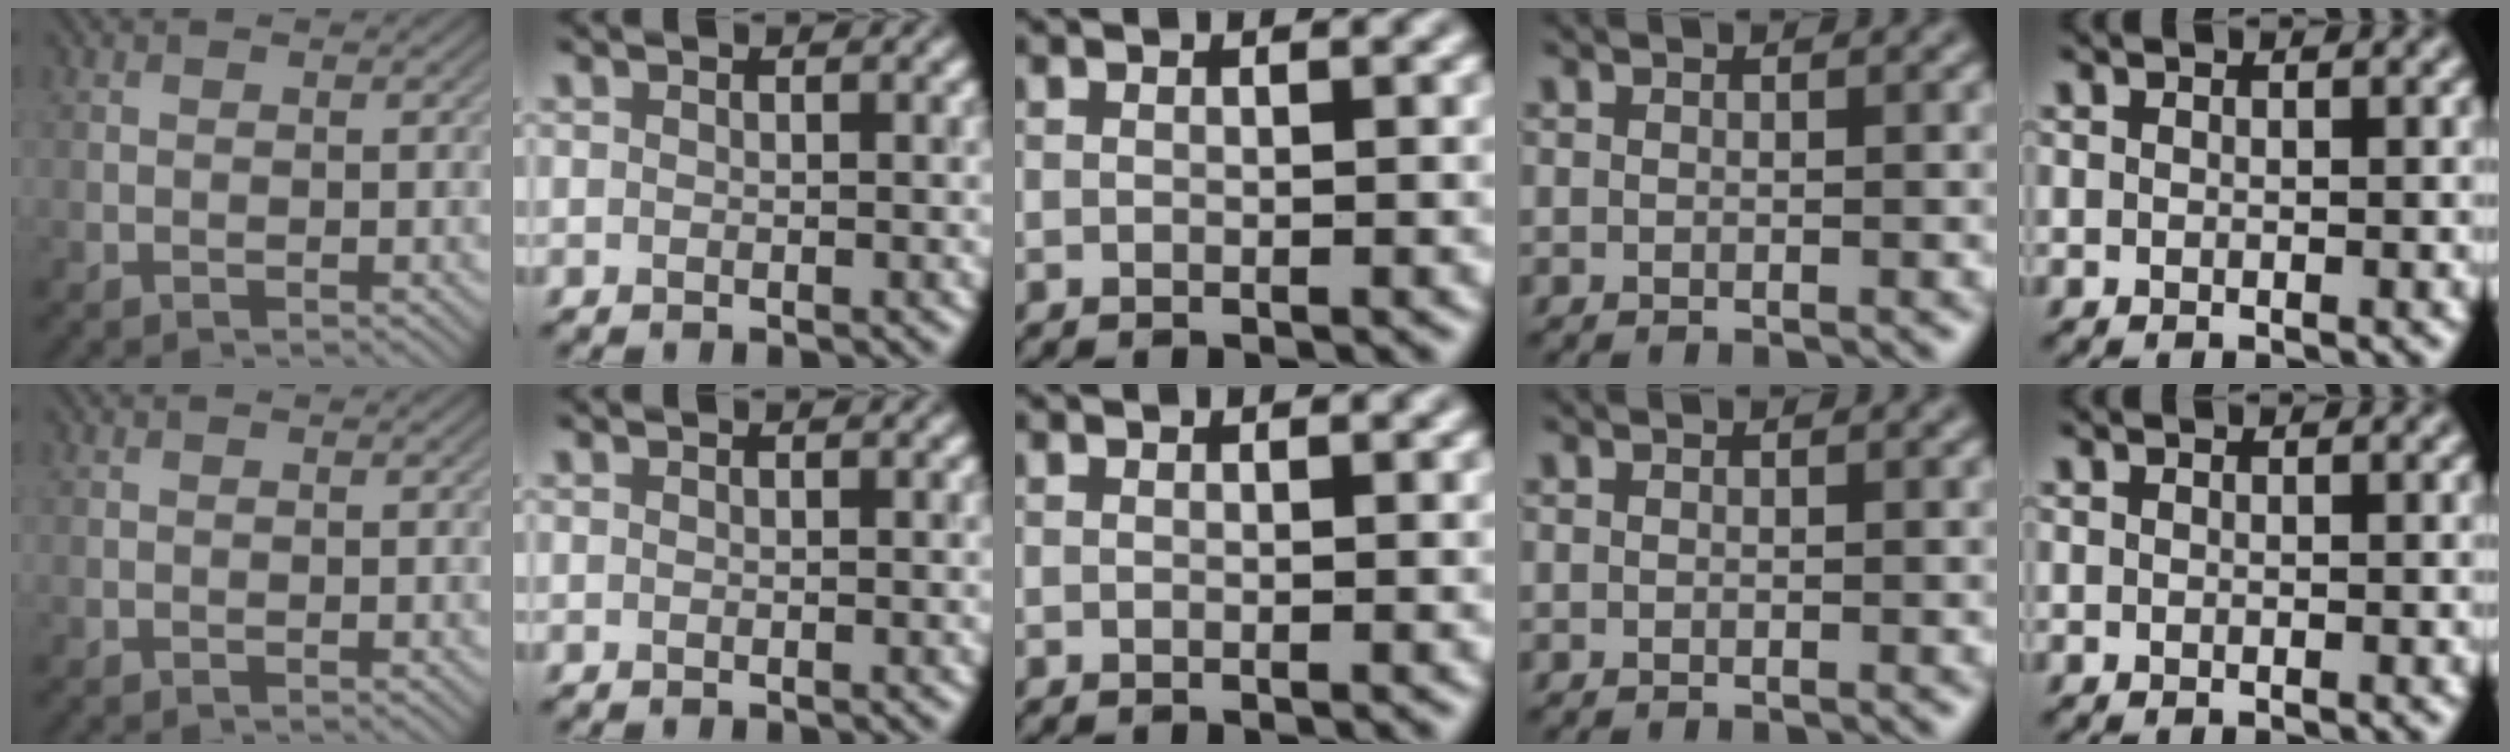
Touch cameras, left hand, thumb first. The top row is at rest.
{}